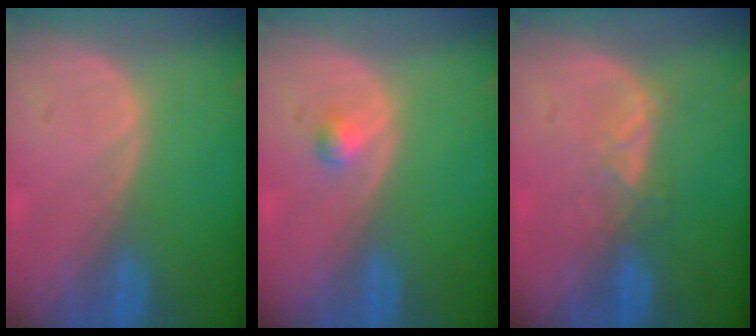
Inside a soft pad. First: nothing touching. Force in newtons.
{"total": 1.3, "press": 1.2, "slide": 0.1}
{"total": 2.6, "press": 2.5, "slide": 0.8}